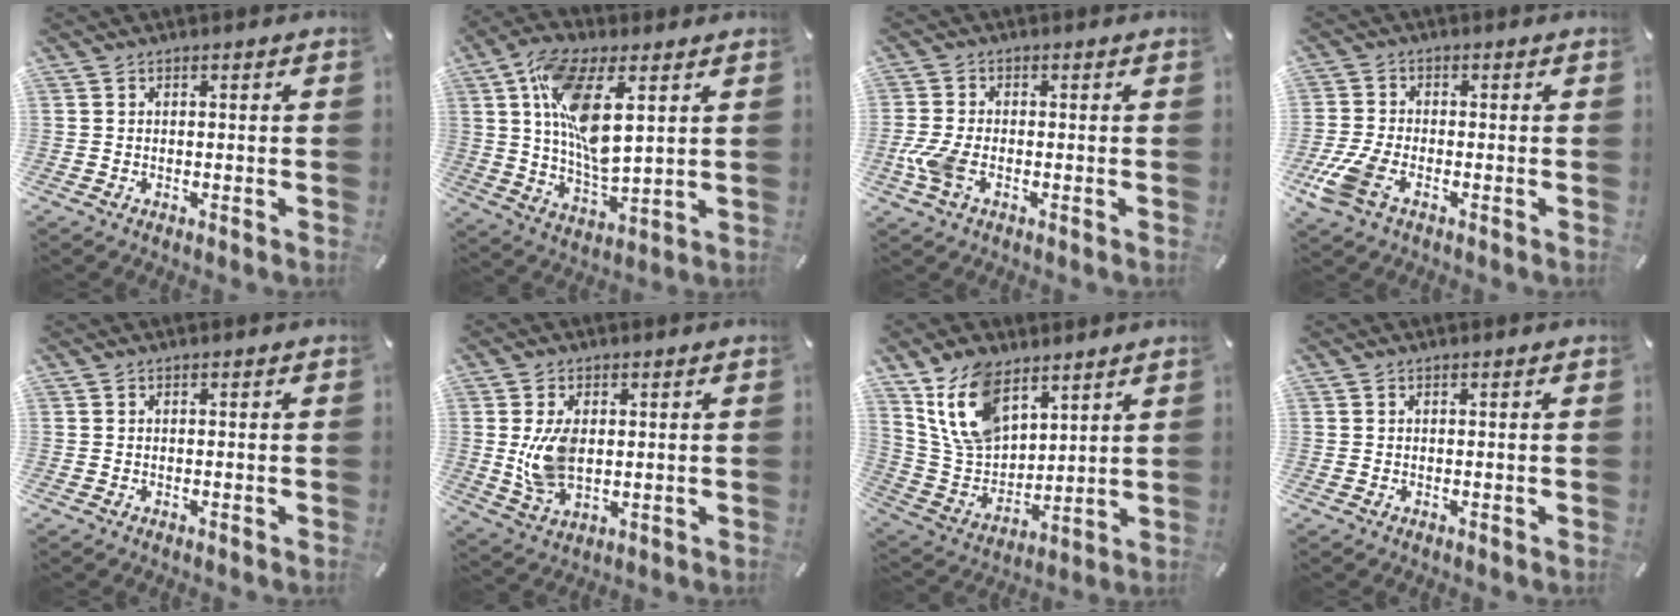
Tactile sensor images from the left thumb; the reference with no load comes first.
{"total": 15.6, "force": [5.3, 7.0, 12.8], "torque": [-0.258, -0.009, 0.094]}
{"total": 5.7, "force": [-1.7, 3.3, 4.4], "torque": [-0.103, 0.001, -0.034]}
{"total": 7.6, "force": [-3.2, 4.6, 5.2], "torque": [-0.132, -0.002, -0.062]}
{"total": 0.0}
{"total": 8.9, "force": [1.1, 5.6, 6.8], "torque": [-0.140, -0.006, 0.018]}
{"total": 14.7, "force": [8.9, 9.0, 7.5], "torque": [-0.194, -0.031, 0.172]}
{"total": 0.0}